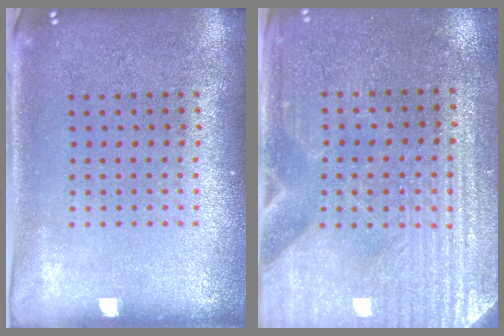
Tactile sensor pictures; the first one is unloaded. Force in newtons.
{"total": 3.4, "press": 3.2, "slide": 1.2}